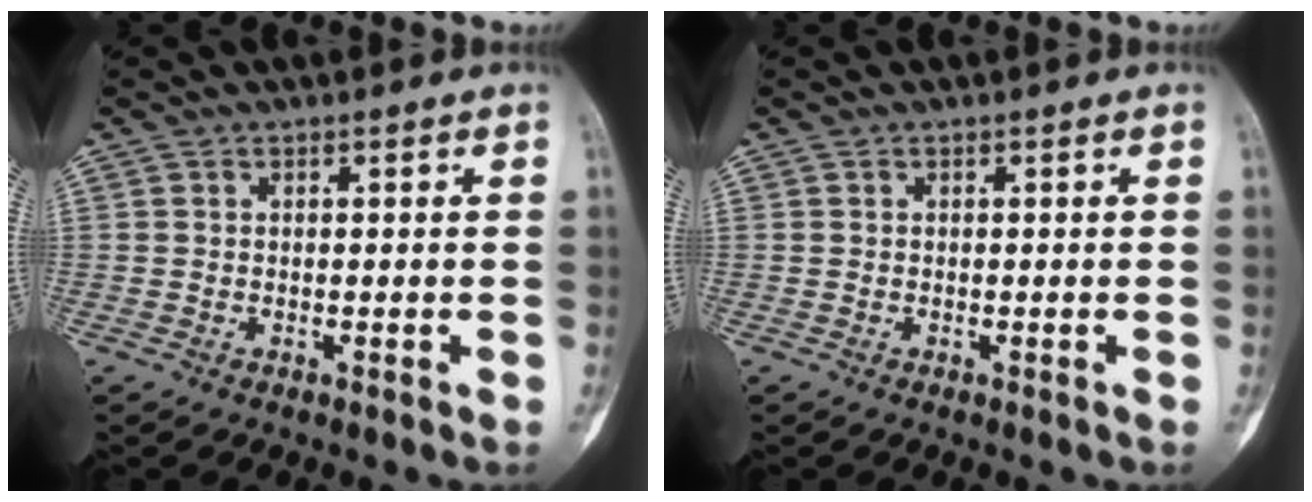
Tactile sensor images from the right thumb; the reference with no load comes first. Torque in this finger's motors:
{"motor_torque": [0.15, 0.17, 0.02, -0.01, 0.01]}